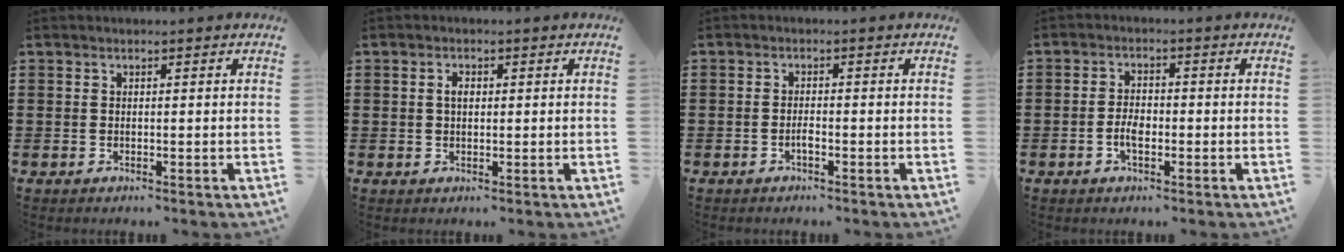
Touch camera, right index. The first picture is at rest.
{"total": 1.7, "force": [0.3, 1.0, 1.4], "torque": [-0.030, 0.007, 0.004]}
{"total": 1.3, "force": [-0.8, 0.2, 1.1], "torque": [-0.024, -0.006, -0.012]}
{"total": 3.2, "force": [-1.1, 1.4, 2.6], "torque": [-0.065, -0.005, -0.022]}